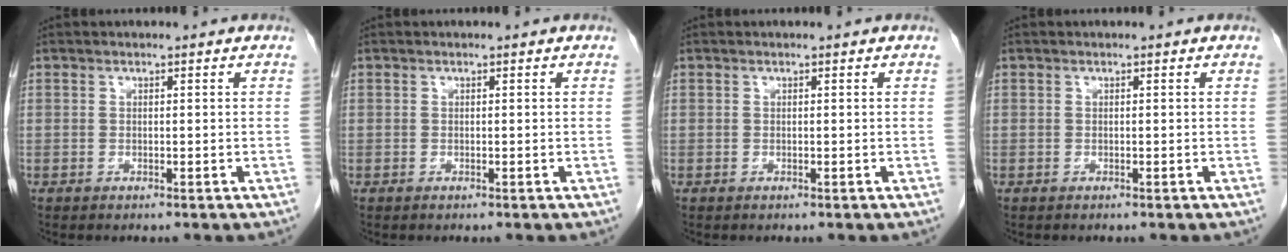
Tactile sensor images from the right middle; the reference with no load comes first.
{"total": 0.0}
{"total": 0.0}
{"total": 0.0}